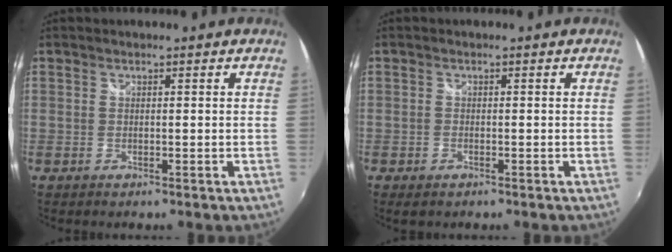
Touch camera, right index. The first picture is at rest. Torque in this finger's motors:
{"motor_torque": [0.24, -0.16, 0.09, 0.00]}